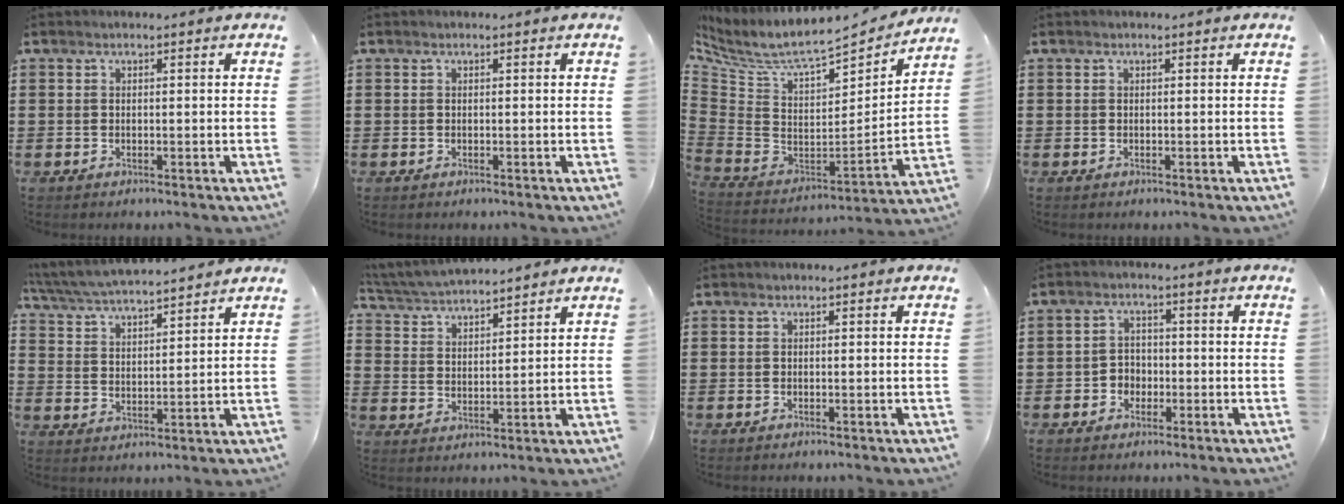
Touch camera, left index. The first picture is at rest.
{"total": 0.0}
{"total": 7.4, "force": [6.2, 1.5, 3.7], "torque": [-0.104, -0.056, 0.100]}
{"total": 0.0}
{"total": 5.2, "force": [4.9, 0.0, 1.4], "torque": [-0.050, -0.027, 0.084]}
{"total": 4.9, "force": [4.8, 0.2, 0.8], "torque": [-0.038, -0.022, 0.086]}
{"total": 0.0}
{"total": 2.7, "force": [-1.2, 2.2, 0.9], "torque": [-0.024, 0.005, -0.029]}